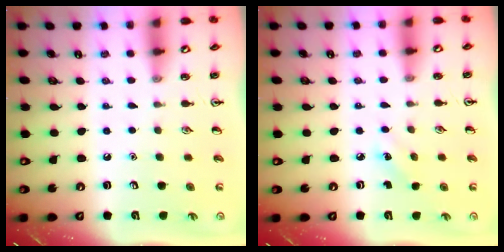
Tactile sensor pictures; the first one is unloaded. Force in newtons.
{"total": 2.3, "press": 2.2, "slide": 0.8}